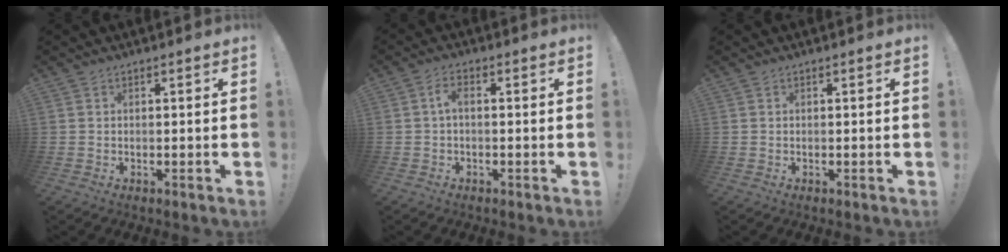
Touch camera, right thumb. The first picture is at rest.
{"total": 3.2, "force": [-0.2, 1.2, 3.0], "torque": [-0.070, 0.009, -0.006]}
{"total": 0.0}